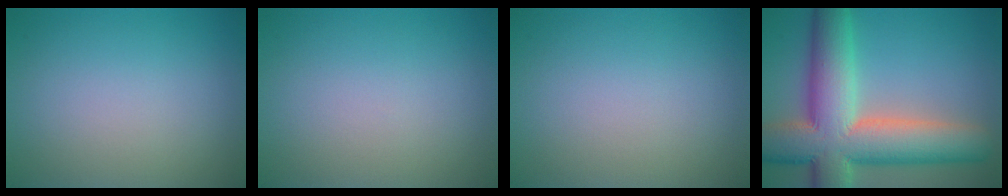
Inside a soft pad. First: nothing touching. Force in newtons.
{"total": 0.0}
{"total": 0.0}
{"total": 13.3, "press": 13.3, "slide": 0.8}